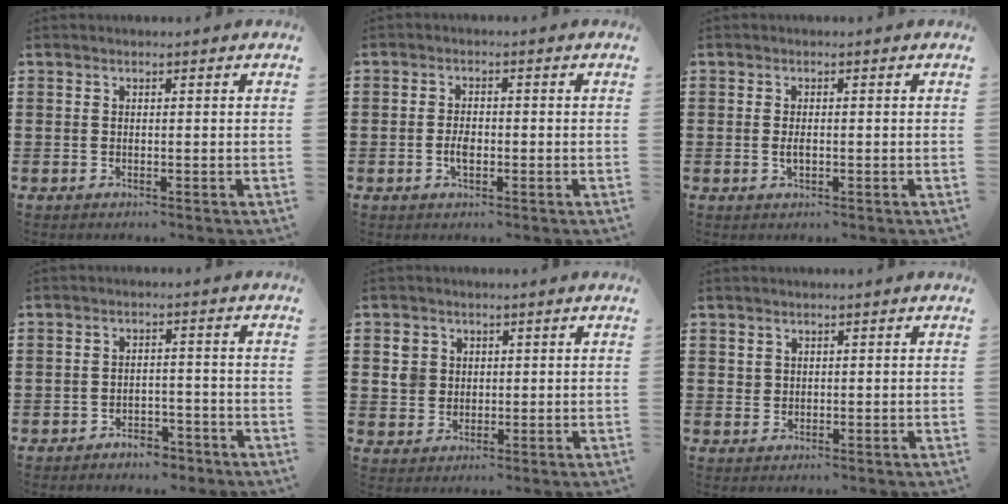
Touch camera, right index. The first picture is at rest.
{"total": 2.6, "force": [-0.8, 1.2, 2.2], "torque": [-0.049, -0.002, -0.016]}
{"total": 1.5, "force": [-0.2, 0.6, 1.3], "torque": [-0.025, 0.001, -0.005]}
{"total": 3.1, "force": [-2.9, 0.9, 0.5], "torque": [-0.014, 0.005, -0.060]}
{"total": 3.7, "force": [1.1, 3.4, 0.9], "torque": [-0.032, 0.013, 0.019]}
{"total": 1.2, "force": [0.8, 0.9, 0.1], "torque": [-0.005, 0.002, 0.016]}